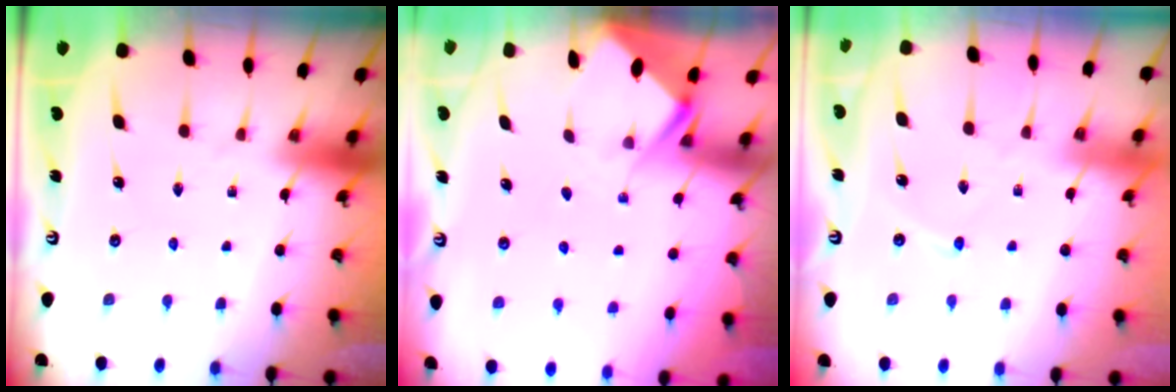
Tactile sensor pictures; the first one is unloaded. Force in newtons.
{"total": 2.6, "press": 2.6, "slide": 0.1}
{"total": 2.1, "press": 2.1, "slide": 0.2}